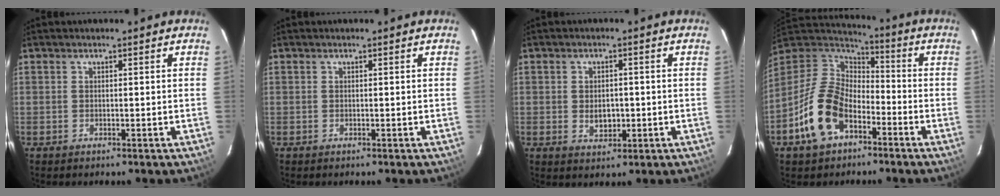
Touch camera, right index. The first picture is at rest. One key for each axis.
{"total": 0.0}
{"total": 3.9, "fx": -0.5, "fy": 2.8, "fz": 2.7, "tx": -0.046, "ty": -0.002, "tz": -0.003}
{"total": 15.3, "fx": -7.1, "fy": 9.6, "fz": 9.5, "tx": -0.205, "ty": 0.009, "tz": -0.130}